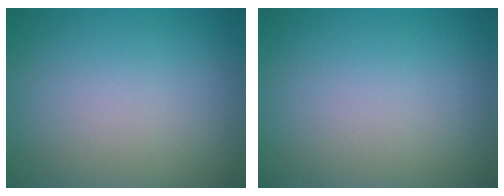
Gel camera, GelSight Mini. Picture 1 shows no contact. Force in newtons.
{"total": 0.0}